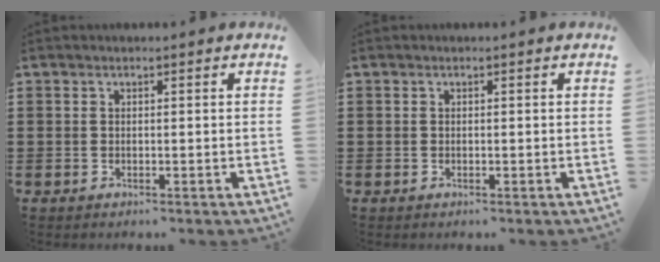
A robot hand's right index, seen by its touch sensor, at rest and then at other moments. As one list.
[{"total": 0.0}]